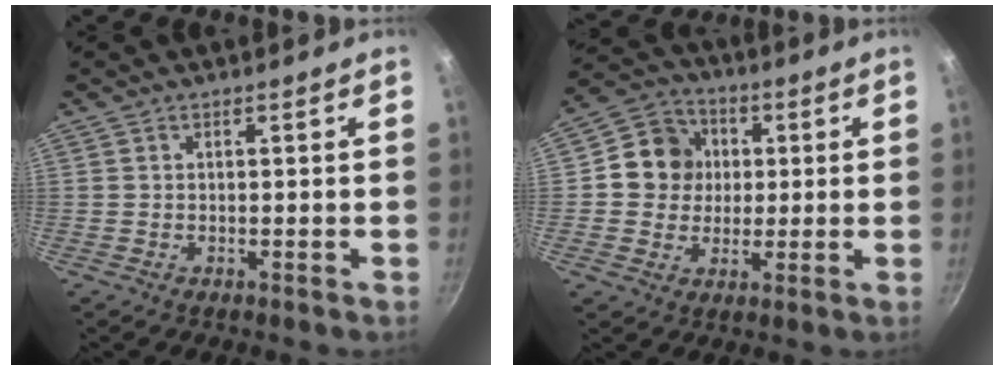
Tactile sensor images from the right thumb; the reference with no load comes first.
{"total": 10.3, "force": [1.3, 9.5, 3.8], "torque": [-0.027, 0.014, 0.008]}